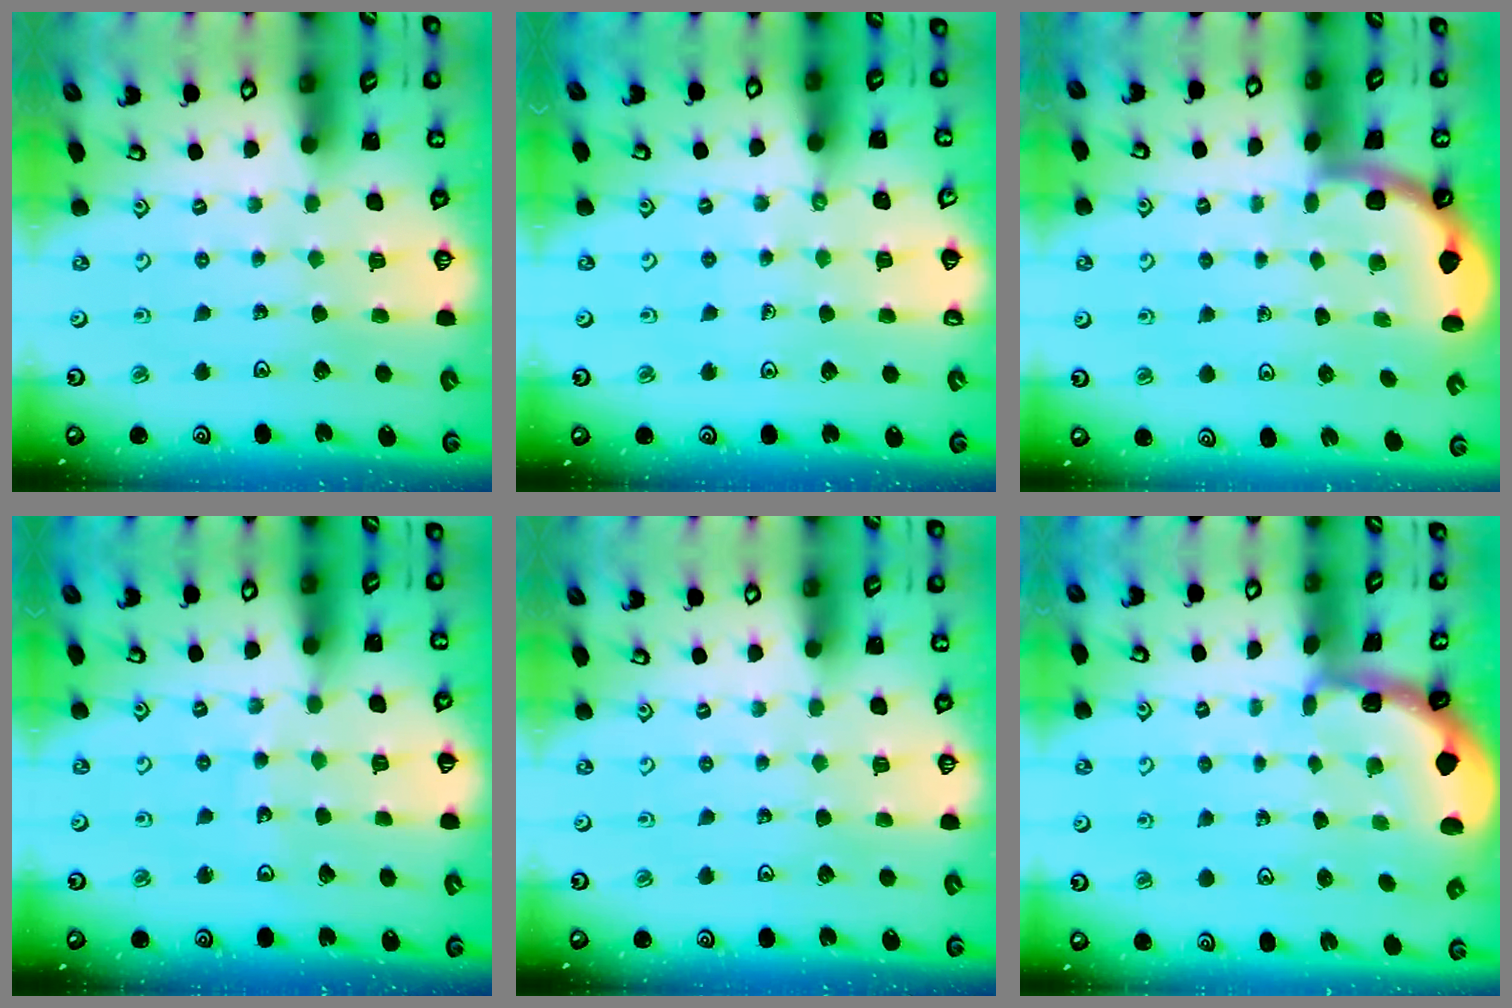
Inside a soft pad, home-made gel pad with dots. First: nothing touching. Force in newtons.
{"total": 1.7, "press": 1.7, "slide": 0.2}
{"total": 1.9, "press": 1.9, "slide": 0.0}
{"total": 3.5, "press": 3.4, "slide": 0.6}
{"total": 0.0}
{"total": 2.3, "press": 2.3, "slide": 0.3}